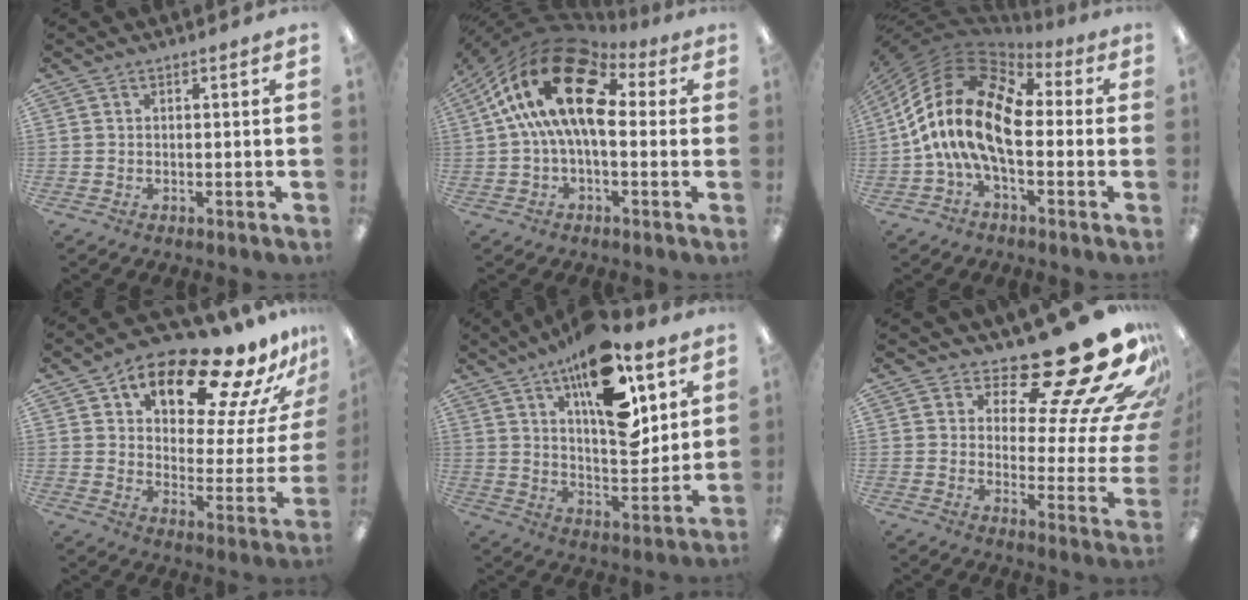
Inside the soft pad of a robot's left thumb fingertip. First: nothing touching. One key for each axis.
{"total": 21.0, "fx": 5.4, "fy": 11.0, "fz": 17.0, "tx": -0.317, "ty": -0.012, "tz": 0.093}
{"total": 19.8, "fx": -1.2, "fy": 11.0, "fz": 16.4, "tx": -0.342, "ty": 0.009, "tz": -0.016}
{"total": 19.0, "fx": 12.9, "fy": 6.8, "fz": 12.2, "tx": -0.189, "ty": -0.087, "tz": 0.204}
{"total": 20.6, "fx": 11.5, "fy": 8.5, "fz": 14.9, "tx": -0.221, "ty": -0.065, "tz": 0.187}
{"total": 24.3, "fx": 17.1, "fy": 7.0, "fz": 15.8, "tx": -0.200, "ty": -0.140, "tz": 0.275}